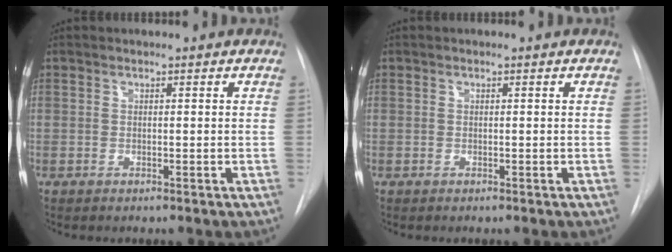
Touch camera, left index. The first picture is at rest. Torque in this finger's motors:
{"motor_torque": [0.00, 0.00, 0.00, 0.00]}